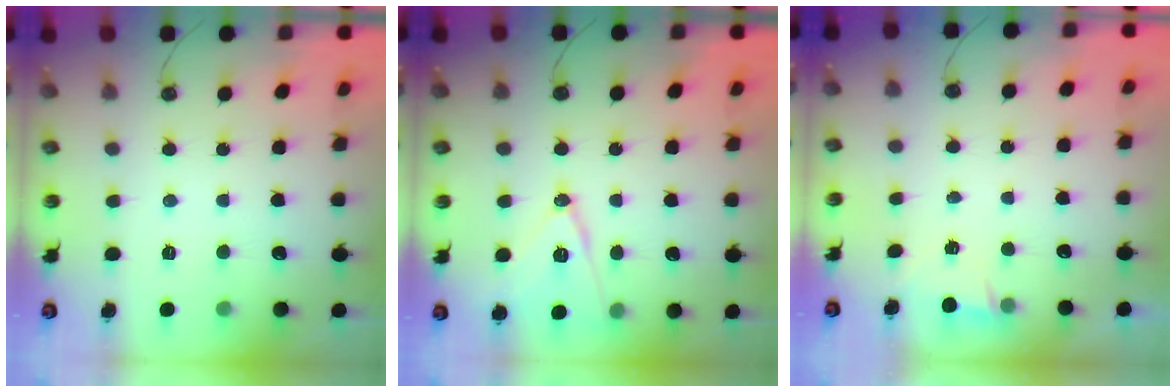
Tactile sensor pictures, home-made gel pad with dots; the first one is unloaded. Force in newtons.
{"total": 12.1, "press": 11.6, "slide": 3.4}
{"total": 1.5, "press": 0.9, "slide": 1.2}